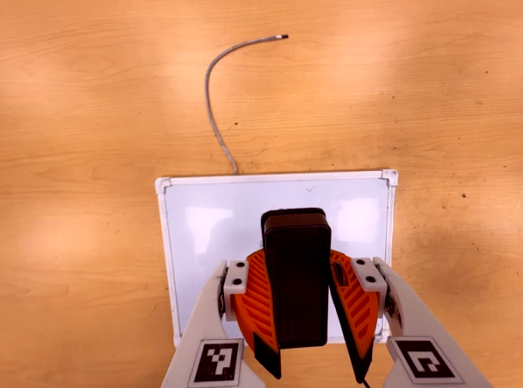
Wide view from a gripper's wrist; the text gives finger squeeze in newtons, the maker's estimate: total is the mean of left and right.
{"total": 10.4, "left": 10.6, "right": 10.2}